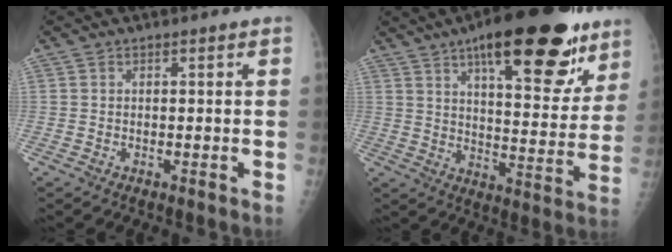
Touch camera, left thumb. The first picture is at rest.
{"total": 25.2, "force": [14.9, 8.9, 18.3], "torque": [-0.224, -0.038, 0.216]}